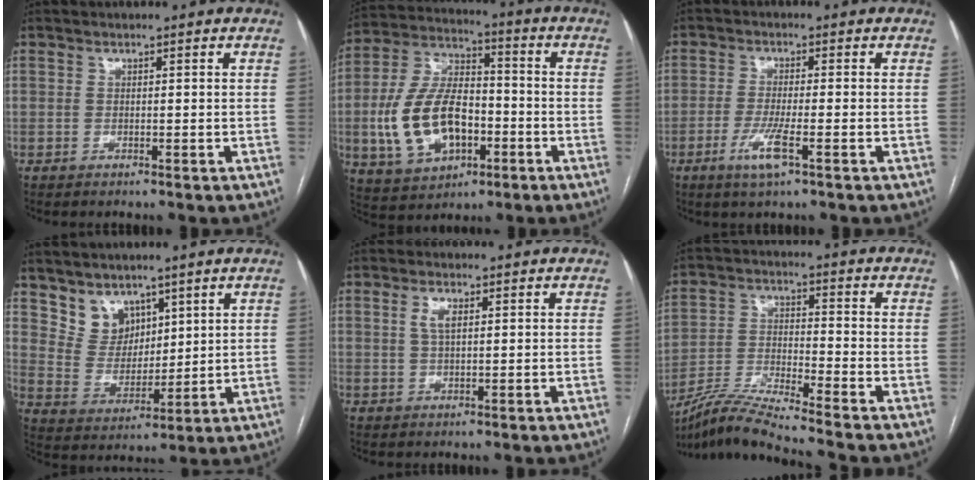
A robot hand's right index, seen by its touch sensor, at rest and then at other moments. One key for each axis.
{"total": 15.5, "fx": -3.6, "fy": 8.6, "fz": 12.4, "tx": -0.267, "ty": 0.015, "tz": -0.057}
{"total": 5.3, "fx": -2.4, "fy": 0.4, "fz": 4.7, "tx": -0.098, "ty": -0.011, "tz": -0.046}
{"total": 6.9, "fx": 4.8, "fy": 4.7, "fz": 1.4, "tx": -0.033, "ty": 0.010, "tz": 0.105}
{"total": 2.7, "fx": 0.9, "fy": 0.9, "fz": 2.4, "tx": -0.052, "ty": 0.004, "tz": 0.019}
{"total": 10.6, "fx": -9.5, "fy": -2.1, "fz": 4.1, "tx": -0.082, "ty": -0.015, "tz": -0.181}